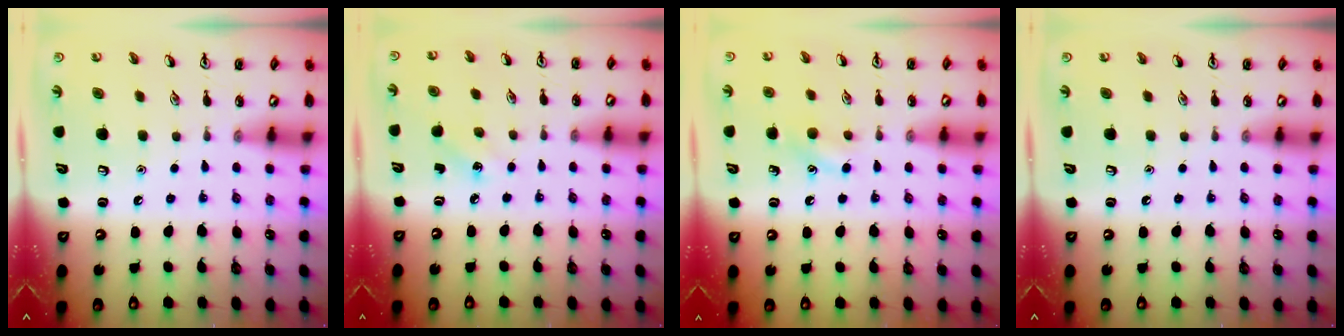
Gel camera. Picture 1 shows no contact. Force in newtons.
{"total": 1.9, "press": 1.8, "slide": 0.7}
{"total": 7.6, "press": 7.2, "slide": 2.4}
{"total": 0.0}